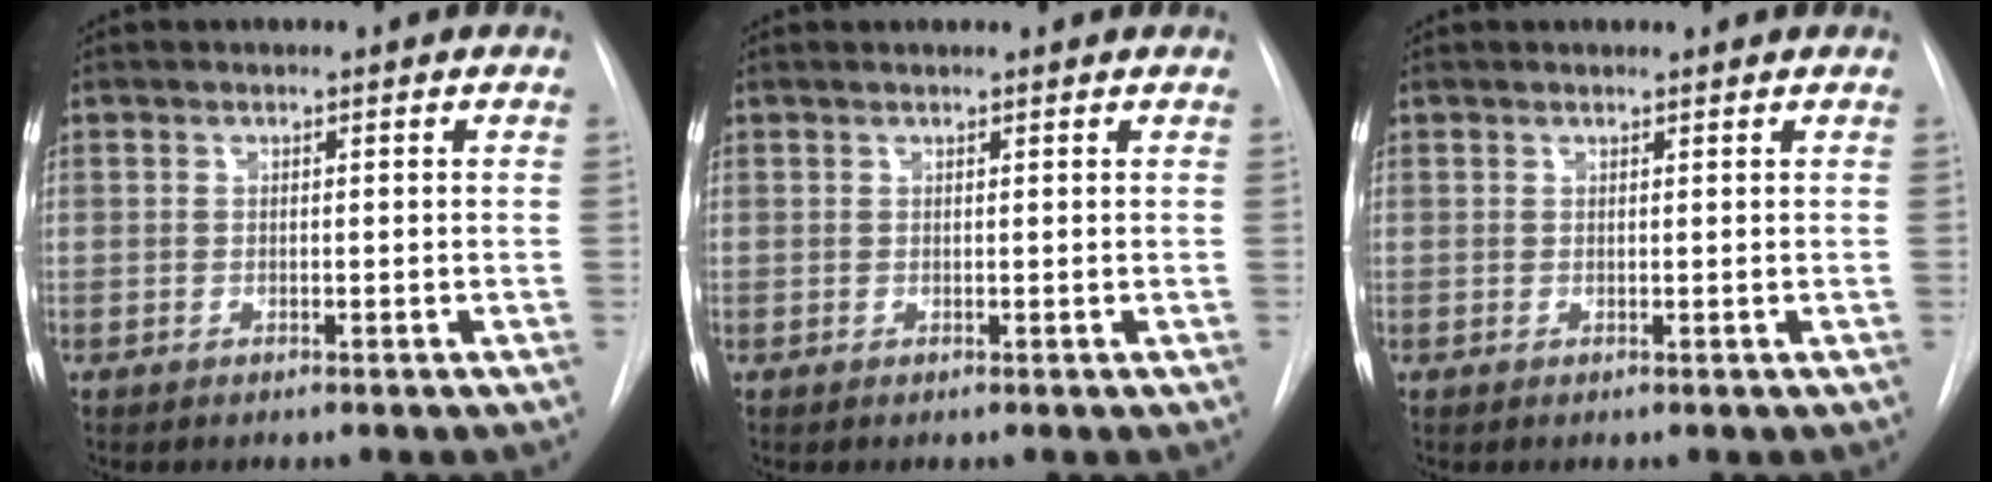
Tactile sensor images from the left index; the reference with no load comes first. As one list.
[{"total": 1.0, "force": [1.0, 0.1, 0.3], "torque": [-0.007, 0.015, 0.012]}, {"total": 0.6, "force": [0.6, 0.1, 0.0], "torque": [-0.006, 0.007, 0.008]}]